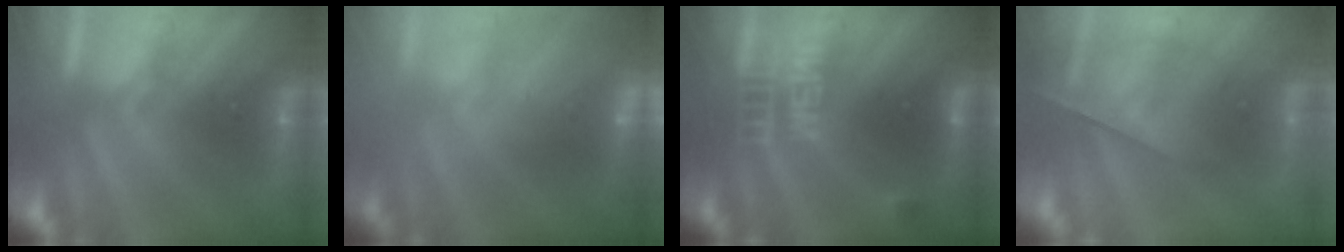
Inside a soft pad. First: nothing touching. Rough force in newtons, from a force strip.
{"total": 7.6}
{"total": 3.3}
{"total": 4.3}